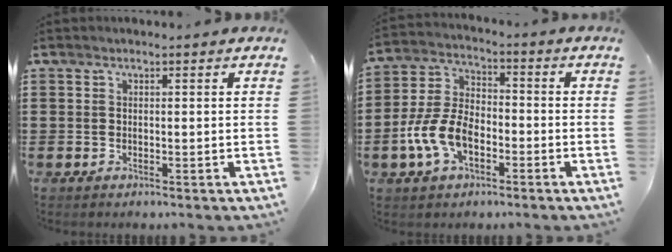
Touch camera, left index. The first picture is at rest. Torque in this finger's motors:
{"motor_torque": [1.61, 0.52, 0.69, 0.11]}